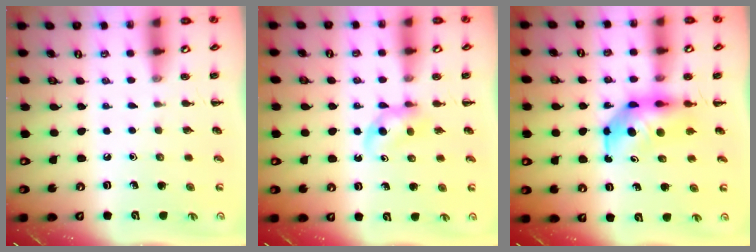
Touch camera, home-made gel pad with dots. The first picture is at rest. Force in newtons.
{"total": 3.5, "press": 3.1, "slide": 1.6}
{"total": 5.6, "press": 5.5, "slide": 1.2}